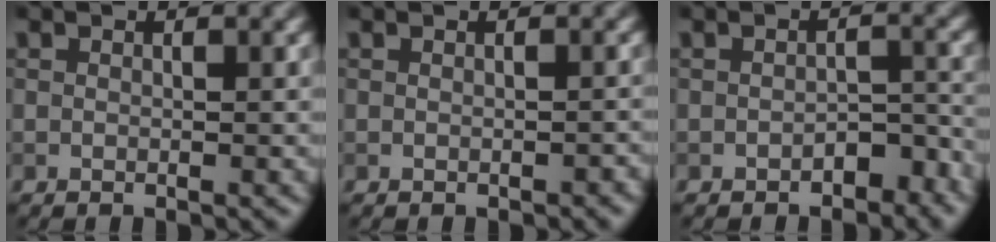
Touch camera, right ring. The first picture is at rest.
{"total": 0.6, "force": [-0.3, 0.3, 0.4], "torque": [-0.006, -0.002, -0.002]}
{"total": 2.6, "force": [-1.7, 1.4, 1.4], "torque": [-0.018, 0.006, -0.023]}